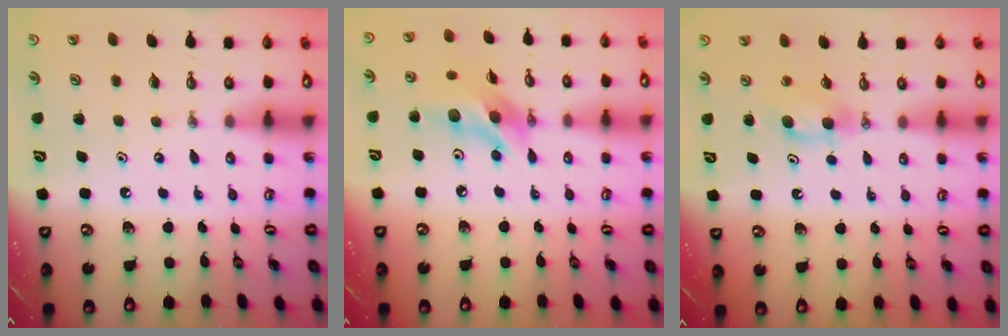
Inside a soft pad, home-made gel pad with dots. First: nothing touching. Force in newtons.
{"total": 12.6, "press": 12.6, "slide": 0.8}
{"total": 5.2, "press": 5.2, "slide": 0.2}